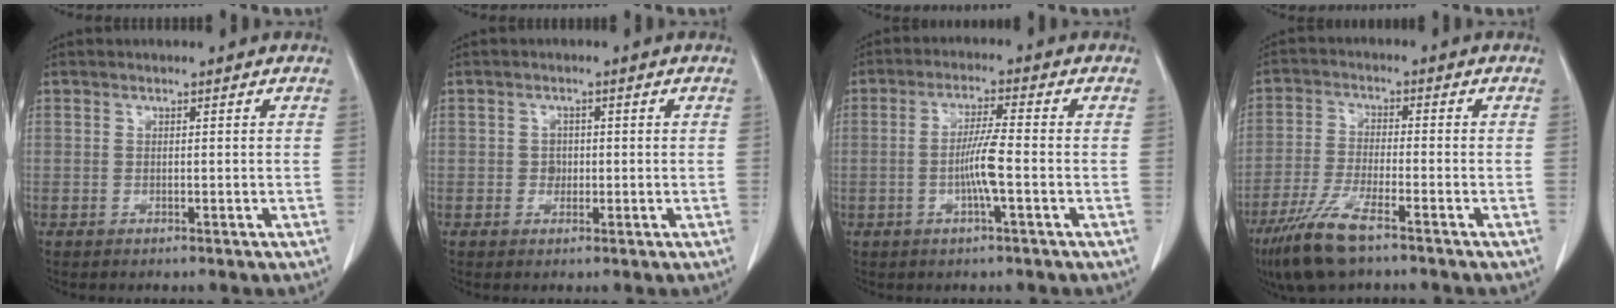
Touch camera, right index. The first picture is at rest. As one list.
[{"total": 1.6, "force": [-0.2, 1.4, 0.6], "torque": [-0.008, 0.004, -0.002]}, {"total": 5.4, "force": [-1.3, -0.2, 5.2], "torque": [-0.105, 0.000, -0.026]}, {"total": 8.9, "force": [-6.1, 1.4, 6.3], "torque": [-0.135, -0.024, -0.114]}]